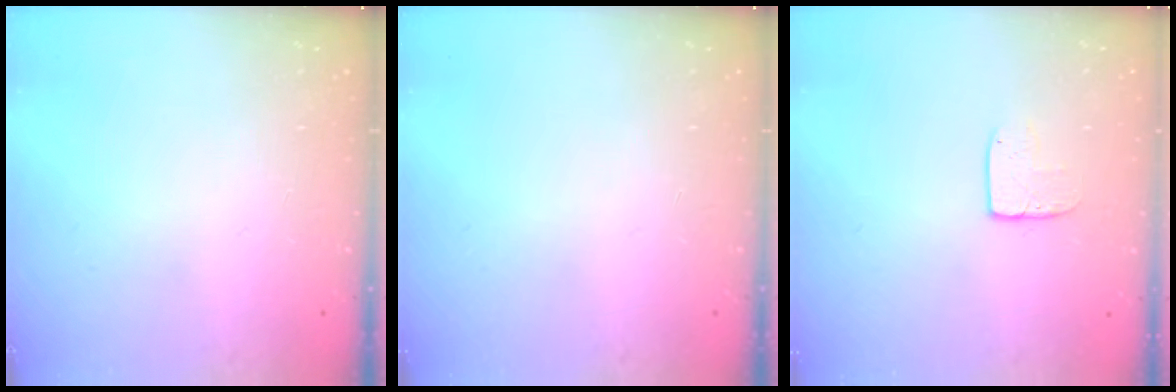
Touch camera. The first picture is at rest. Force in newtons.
{"total": 0.0}
{"total": 6.5, "press": 6.5, "slide": 0.4}